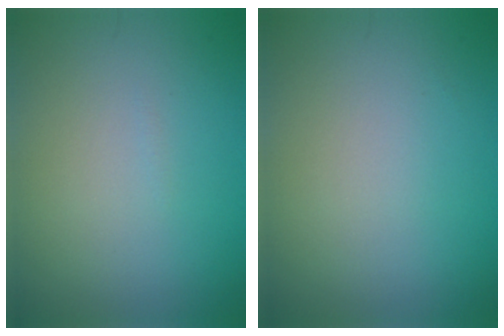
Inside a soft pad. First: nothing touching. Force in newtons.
{"total": 0.0}